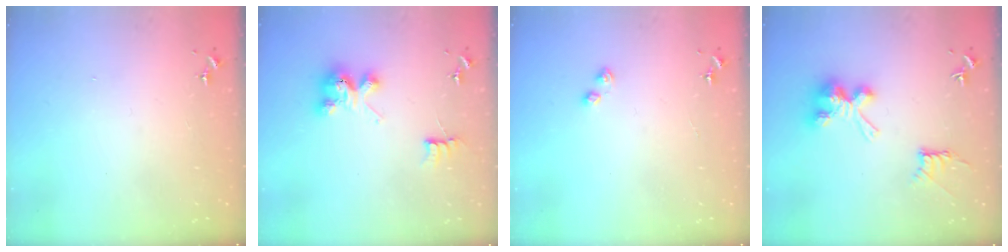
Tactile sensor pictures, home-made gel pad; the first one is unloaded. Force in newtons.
{"total": 5.8, "press": 5.8, "slide": 0.2}
{"total": 3.2, "press": 3.2, "slide": 0.4}
{"total": 11.3, "press": 11.3, "slide": 0.4}